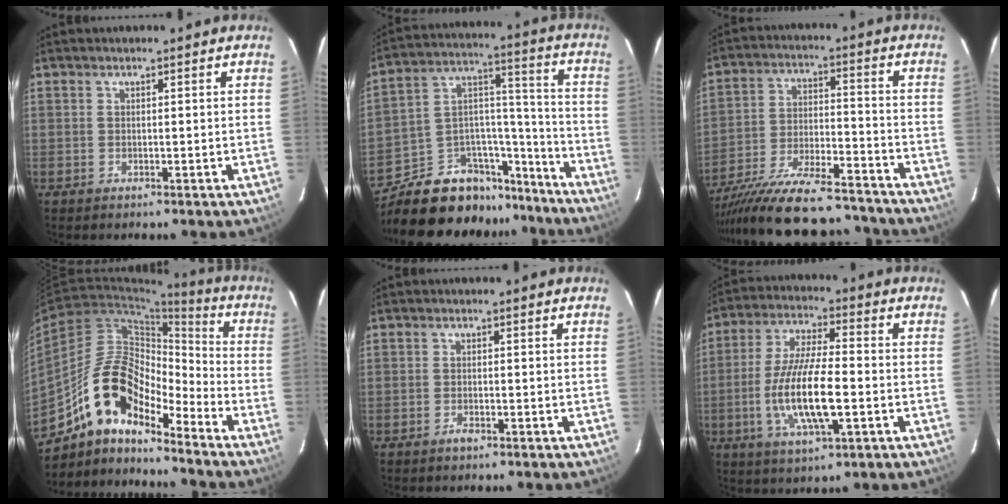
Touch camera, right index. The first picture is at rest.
{"total": 19.0, "force": [-15.5, 9.4, 5.5], "torque": [-0.109, 0.076, -0.232]}
{"total": 26.3, "force": [-22.8, 6.3, 11.6], "torque": [-0.217, -0.032, -0.335]}
{"total": 14.9, "force": [-11.5, 5.4, 7.8], "torque": [-0.137, 0.017, -0.221]}
{"total": 1.4, "force": [-0.9, 0.5, 0.8], "torque": [-0.017, -0.001, -0.017]}
{"total": 13.8, "force": [-3.4, 3.4, 13.0], "torque": [-0.263, -0.007, -0.063]}